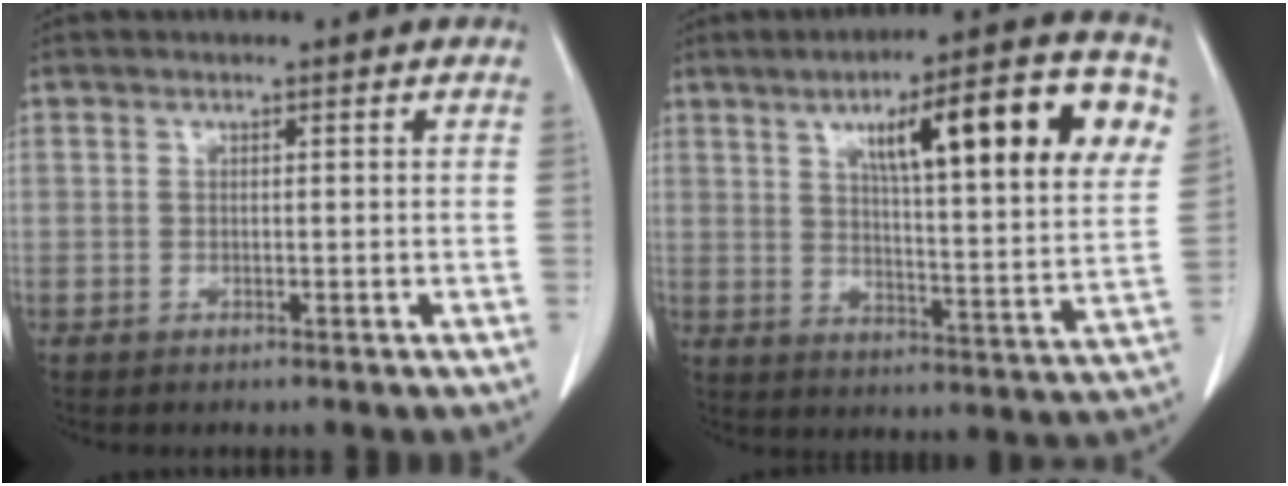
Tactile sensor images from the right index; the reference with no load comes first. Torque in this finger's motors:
{"motor_torque": [1.58, 0.56, 0.48, 0.21]}